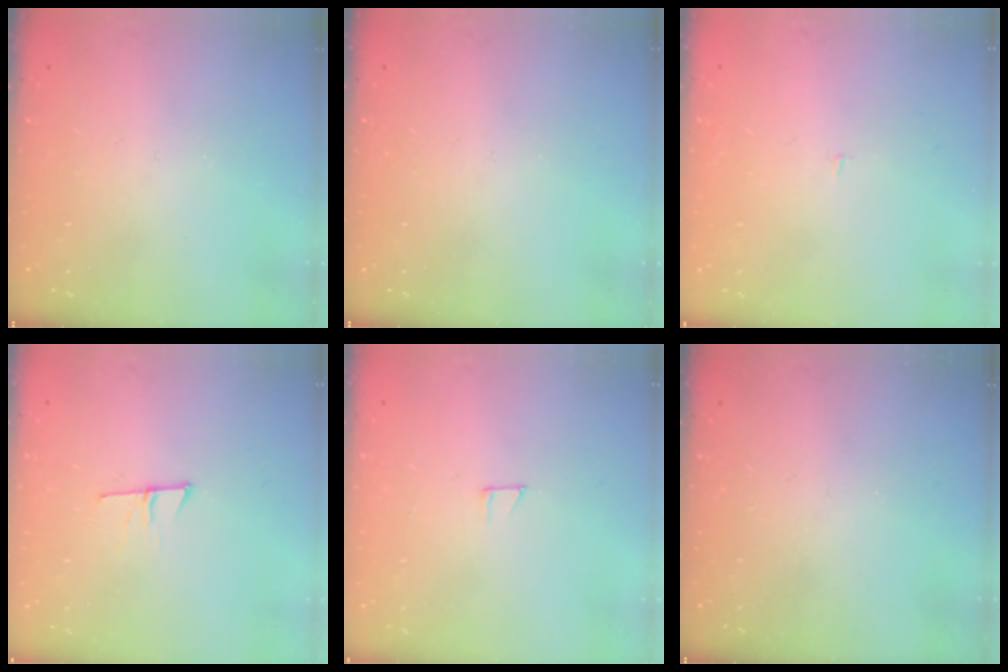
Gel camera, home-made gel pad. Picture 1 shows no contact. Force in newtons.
{"total": 0.0}
{"total": 1.2, "press": 1.2, "slide": 0.1}
{"total": 6.0, "press": 5.9, "slide": 1.0}
{"total": 4.3, "press": 4.3, "slide": 0.4}
{"total": 0.0}